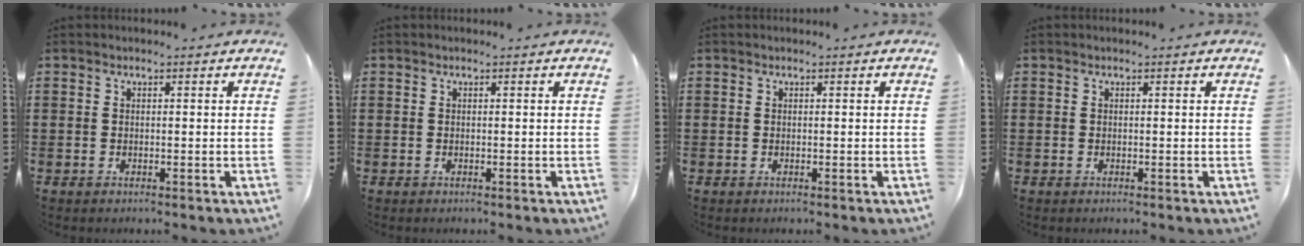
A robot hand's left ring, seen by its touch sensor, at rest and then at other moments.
{"total": 0.0}
{"total": 0.0}
{"total": 0.0}